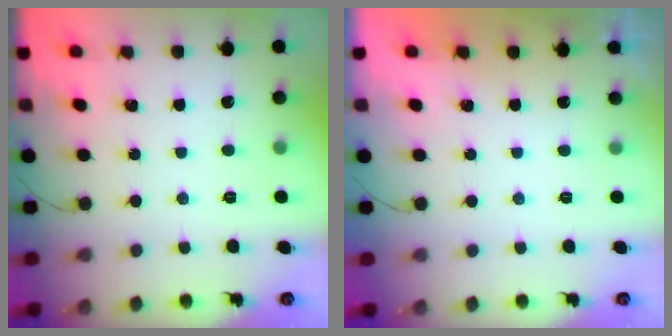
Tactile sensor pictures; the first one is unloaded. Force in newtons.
{"total": 0.6, "press": 0.2, "slide": 0.5}